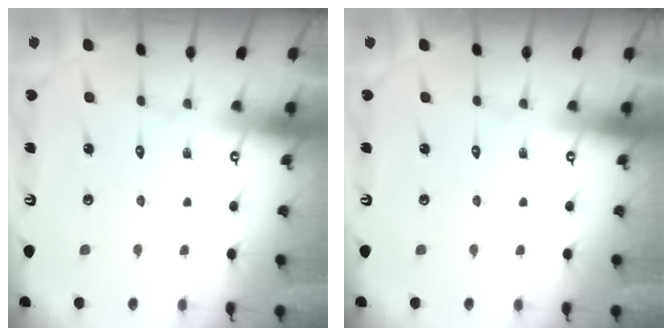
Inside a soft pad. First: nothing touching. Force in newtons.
{"total": 0.0}